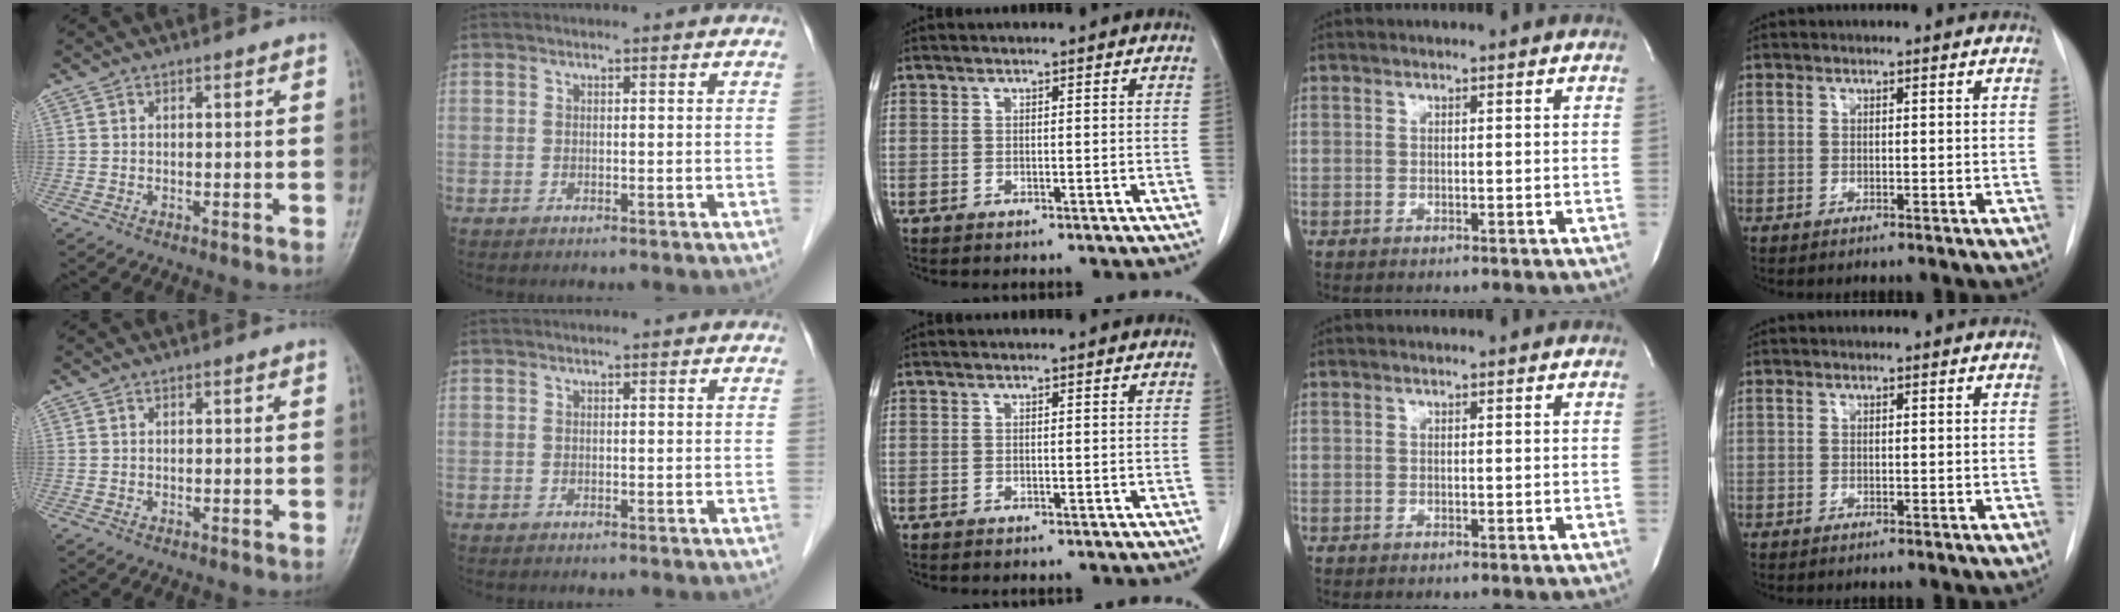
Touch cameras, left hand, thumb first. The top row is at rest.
{}